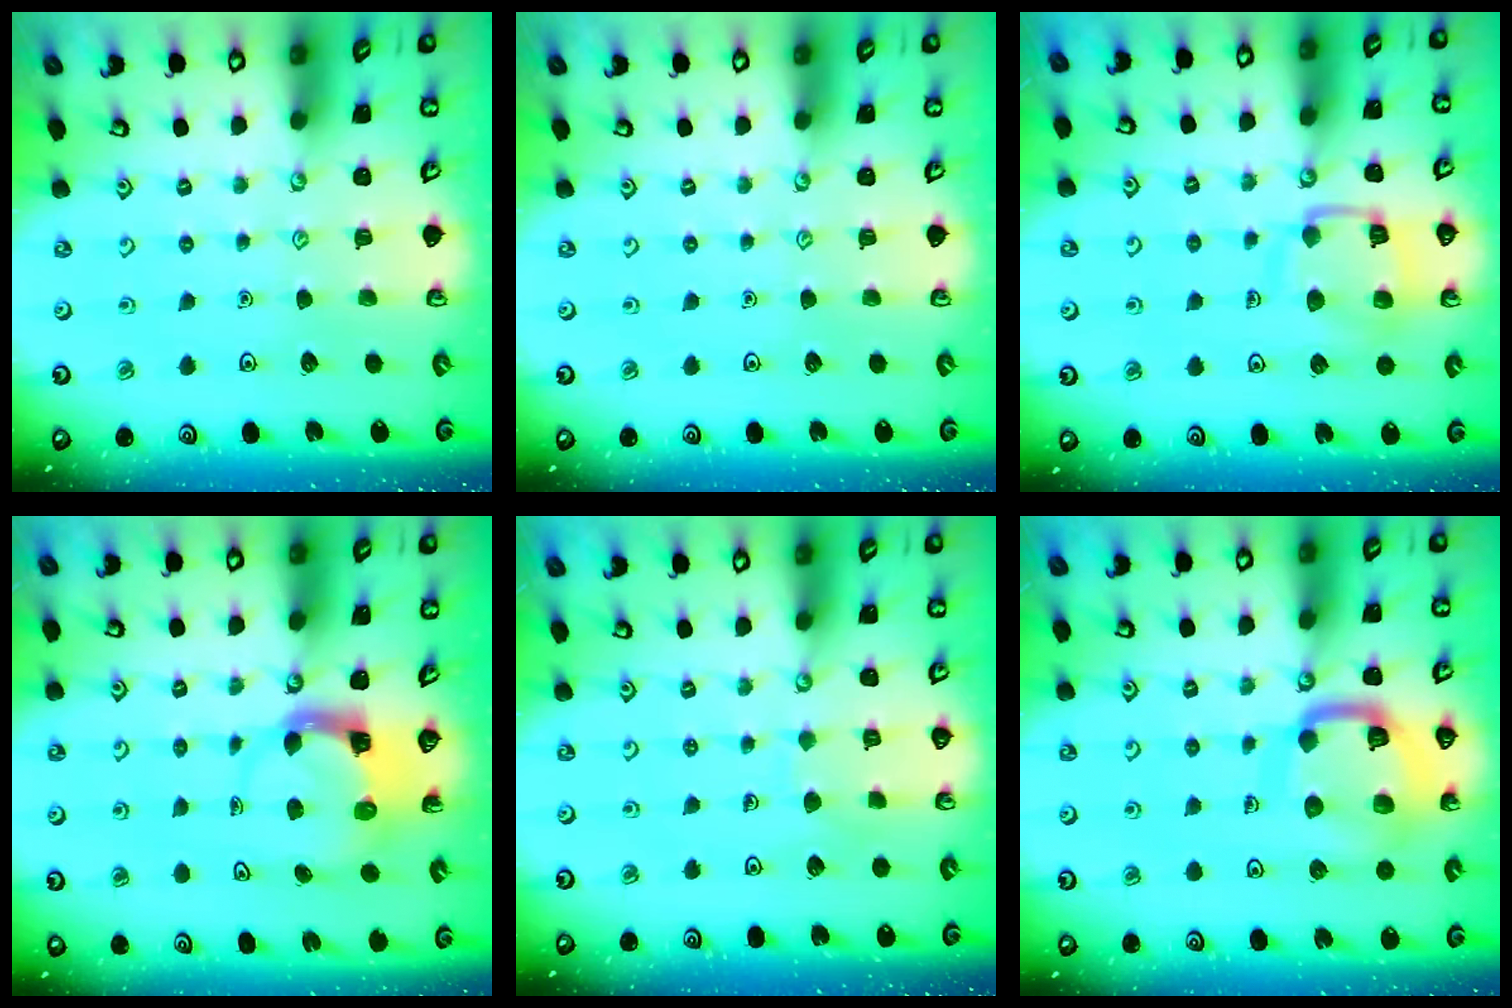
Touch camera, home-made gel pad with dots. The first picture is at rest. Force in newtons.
{"total": 0.0}
{"total": 13.0, "press": 12.9, "slide": 1.5}
{"total": 3.7, "press": 3.7, "slide": 0.5}
{"total": 4.6, "press": 4.6, "slide": 0.3}
{"total": 14.9, "press": 14.8, "slide": 1.5}